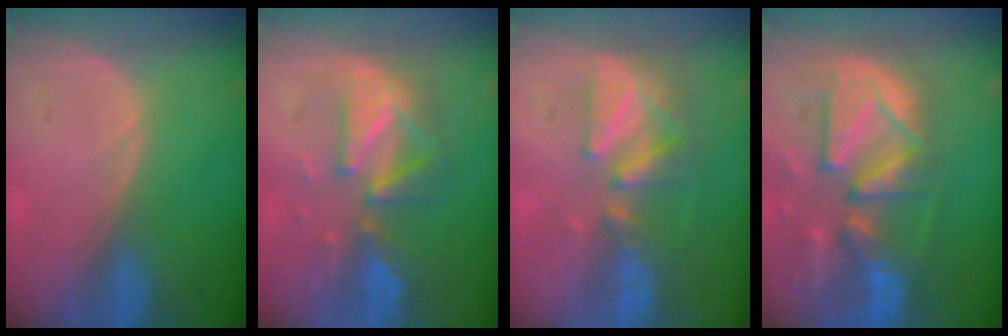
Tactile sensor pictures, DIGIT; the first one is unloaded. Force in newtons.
{"total": 8.0, "press": 8.0, "slide": 0.6}
{"total": 8.9, "press": 7.8, "slide": 4.3}
{"total": 13.3, "press": 11.4, "slide": 6.7}